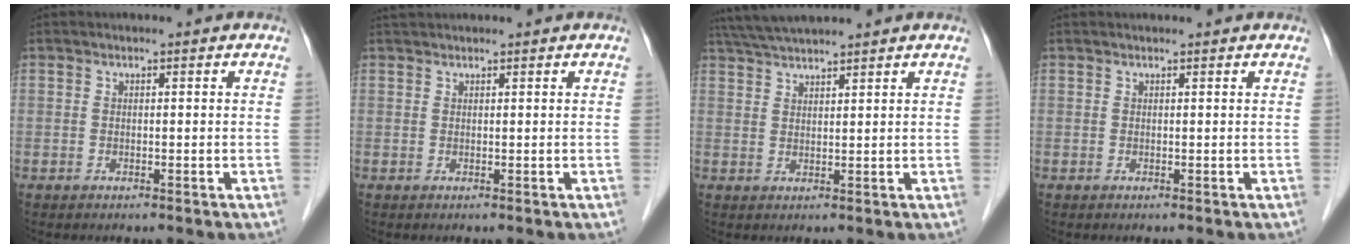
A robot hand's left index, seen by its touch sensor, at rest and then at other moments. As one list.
[{"total": 1.8, "force": [1.7, 0.1, 0.5], "torque": [-0.008, 0.024, 0.035]}, {"total": 6.4, "force": [5.9, -0.3, 2.6], "torque": [-0.049, 0.033, 0.107]}, {"total": 2.0, "force": [1.9, 0.1, 0.5], "torque": [-0.009, 0.021, 0.026]}]